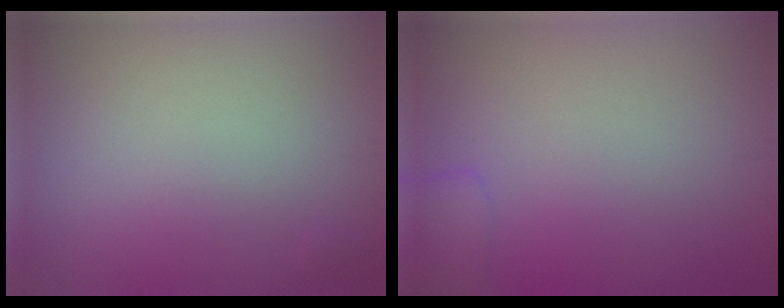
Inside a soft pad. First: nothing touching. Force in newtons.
{"total": 1.5, "press": 1.5, "slide": 0.1}